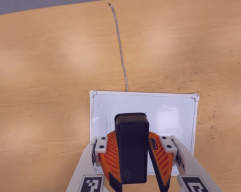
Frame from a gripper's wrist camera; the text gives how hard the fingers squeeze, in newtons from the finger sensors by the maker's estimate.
{"total": 8.2, "left": 8.5, "right": 8.0}